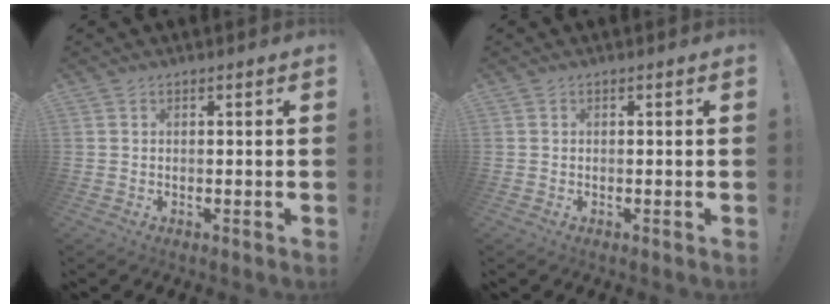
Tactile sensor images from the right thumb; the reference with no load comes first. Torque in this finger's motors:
{"motor_torque": [-0.14, -0.26, -0.07, 0.43, -0.01]}